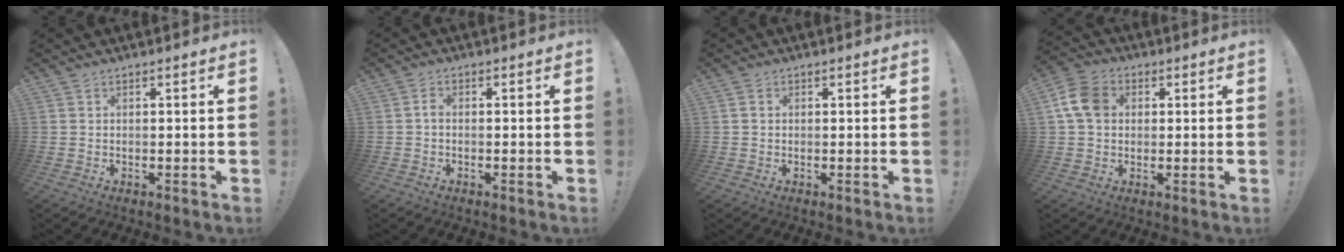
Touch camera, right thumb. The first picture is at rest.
{"total": 1.3, "force": [-0.7, 0.6, 0.8], "torque": [-0.020, 0.007, -0.014]}
{"total": 0.8, "force": [0.0, 0.8, 0.2], "torque": [-0.002, 0.003, 0.000]}
{"total": 9.8, "force": [2.0, 7.6, 5.8], "torque": [-0.109, 0.011, 0.042]}